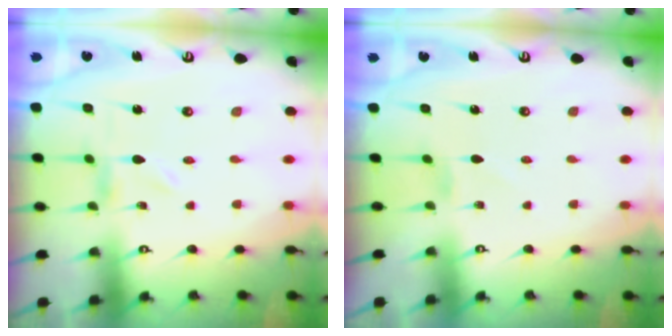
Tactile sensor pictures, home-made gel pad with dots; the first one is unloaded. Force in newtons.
{"total": 0.0}